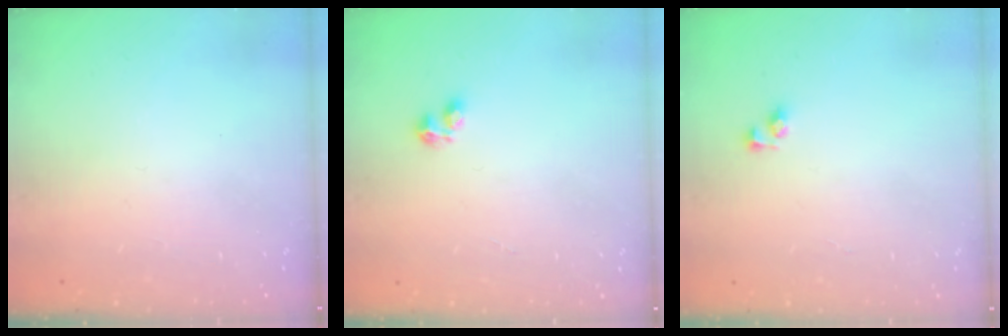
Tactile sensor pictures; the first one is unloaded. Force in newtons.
{"total": 3.1, "press": 3.1, "slide": 0.6}
{"total": 4.0, "press": 4.0, "slide": 0.4}